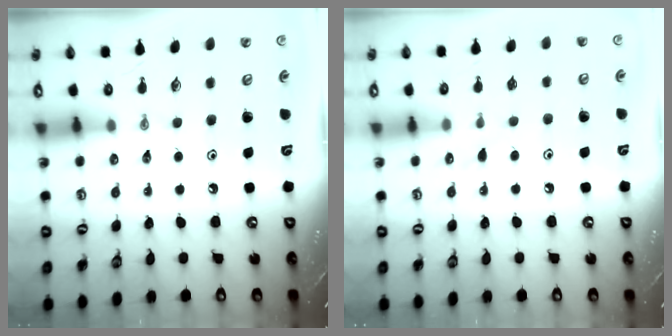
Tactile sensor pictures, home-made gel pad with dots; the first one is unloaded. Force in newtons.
{"total": 6.0, "press": 6.0, "slide": 0.6}